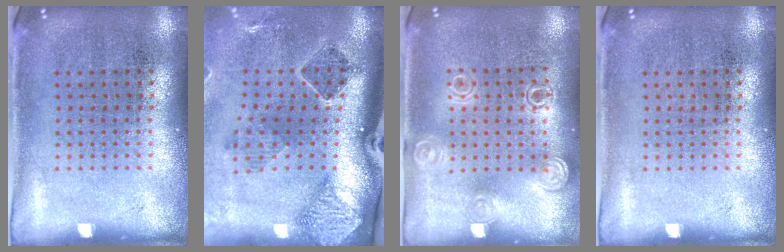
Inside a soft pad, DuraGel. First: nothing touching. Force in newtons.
{"total": 1.9, "press": 1.6, "slide": 1.0}
{"total": 1.3, "press": 1.2, "slide": 0.4}
{"total": 0.0}